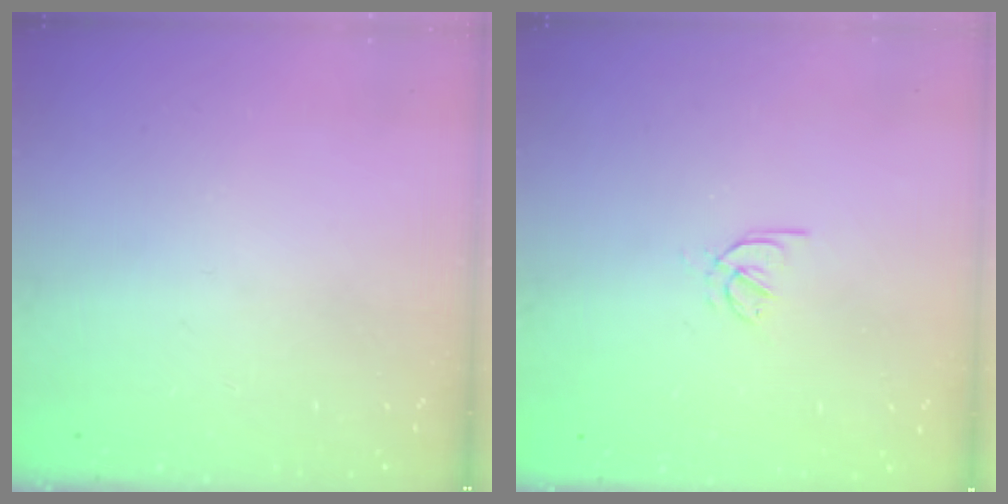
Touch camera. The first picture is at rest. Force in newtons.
{"total": 2.4, "press": 2.4, "slide": 0.5}